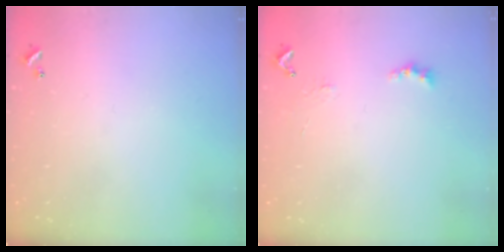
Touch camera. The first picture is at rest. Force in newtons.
{"total": 2.0, "press": 1.9, "slide": 0.6}